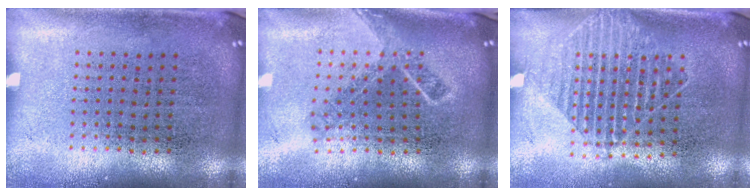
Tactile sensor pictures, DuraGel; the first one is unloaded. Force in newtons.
{"total": 1.7, "press": 1.3, "slide": 1.1}
{"total": 1.5, "press": 1.3, "slide": 0.8}